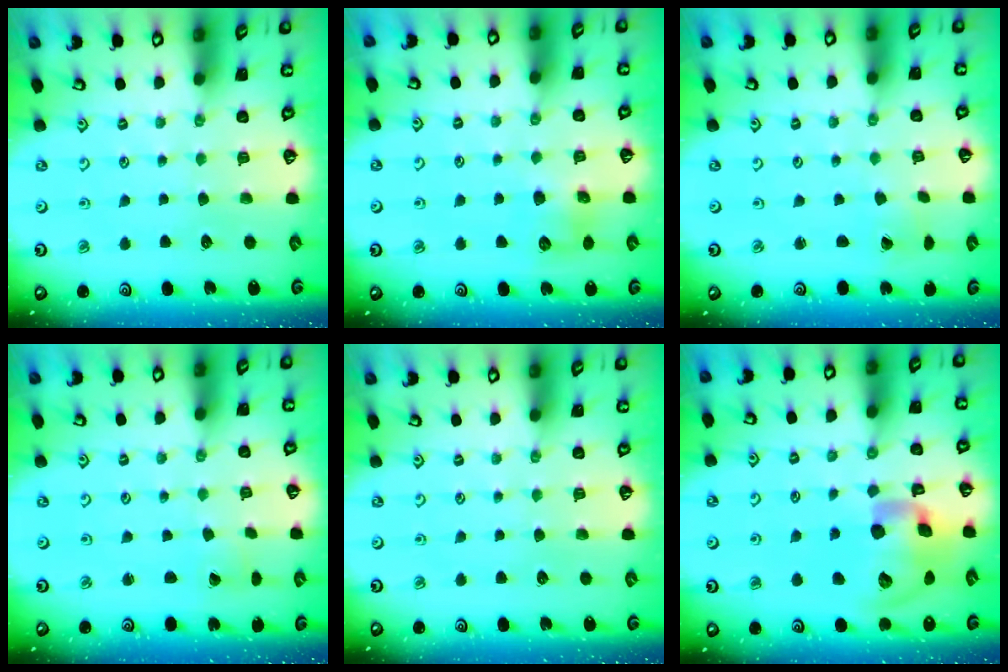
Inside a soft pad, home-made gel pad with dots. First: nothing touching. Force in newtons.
{"total": 6.6, "press": 6.6, "slide": 0.8}
{"total": 1.2, "press": 1.2, "slide": 0.4}
{"total": 1.7, "press": 1.7, "slide": 0.1}
{"total": 0.0}
{"total": 19.0, "press": 18.8, "slide": 2.7}